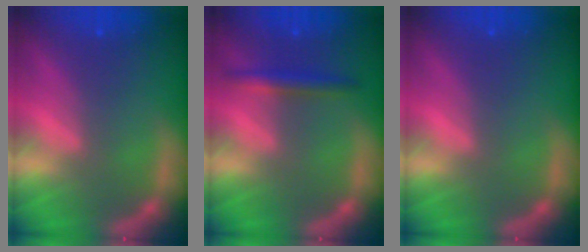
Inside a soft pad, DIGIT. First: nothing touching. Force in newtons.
{"total": 2.4}
{"total": 0.0}